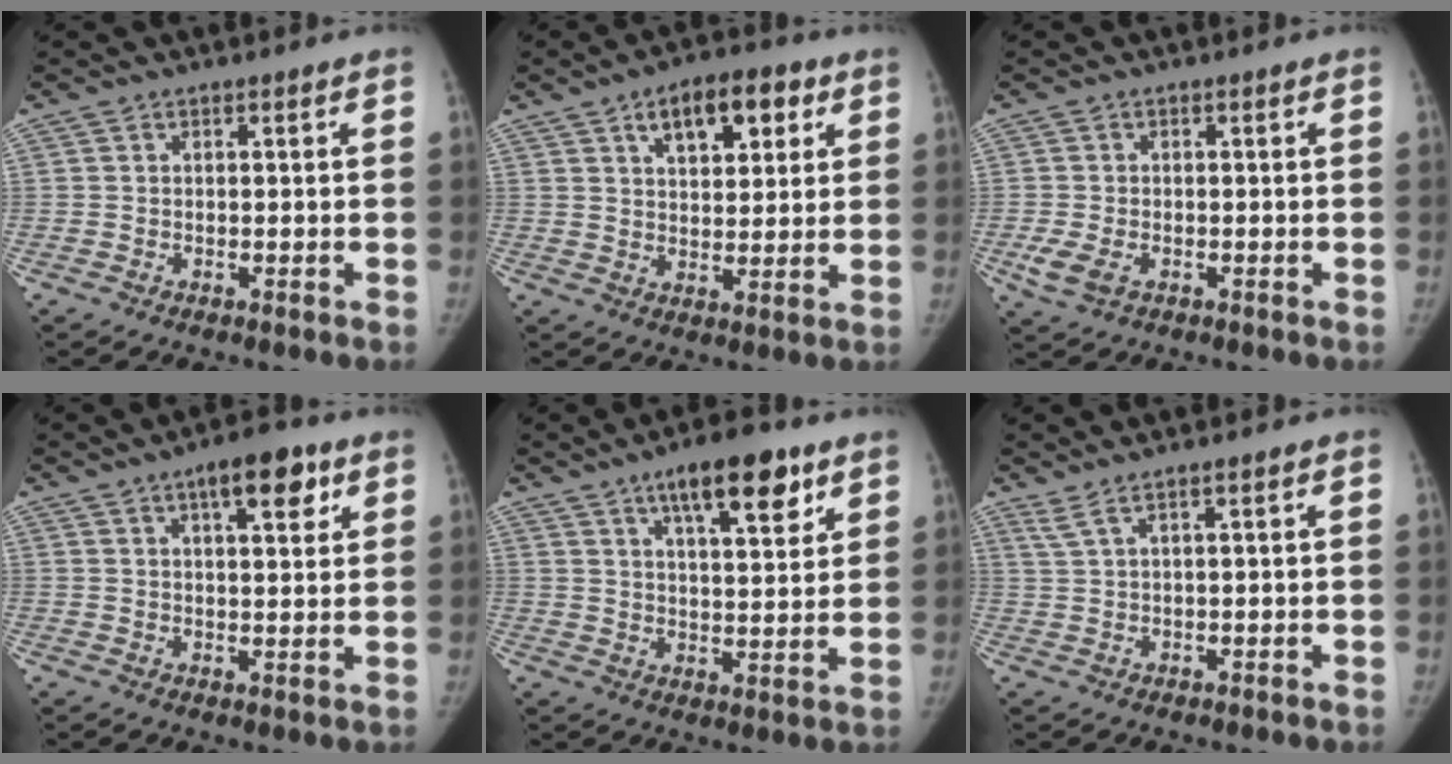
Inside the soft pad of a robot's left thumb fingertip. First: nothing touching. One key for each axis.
{"total": 10.9, "fx": 5.1, "fy": 5.6, "fz": 7.8, "tx": -0.084, "ty": -0.009, "tz": 0.075}
{"total": 3.9, "fx": -1.5, "fy": 2.4, "fz": 2.7, "tx": -0.065, "ty": -0.002, "tz": -0.026}
{"total": 8.4, "fx": 4.4, "fy": 3.2, "fz": 6.4, "tx": -0.070, "ty": -0.015, "tz": 0.060}
{"total": 12.4, "fx": 7.3, "fy": 4.3, "fz": 9.1, "tx": -0.110, "ty": -0.032, "tz": 0.112}
{"total": 2.3, "fx": 1.6, "fy": -0.3, "fz": 1.6, "tx": -0.043, "ty": -0.001, "tz": 0.041}